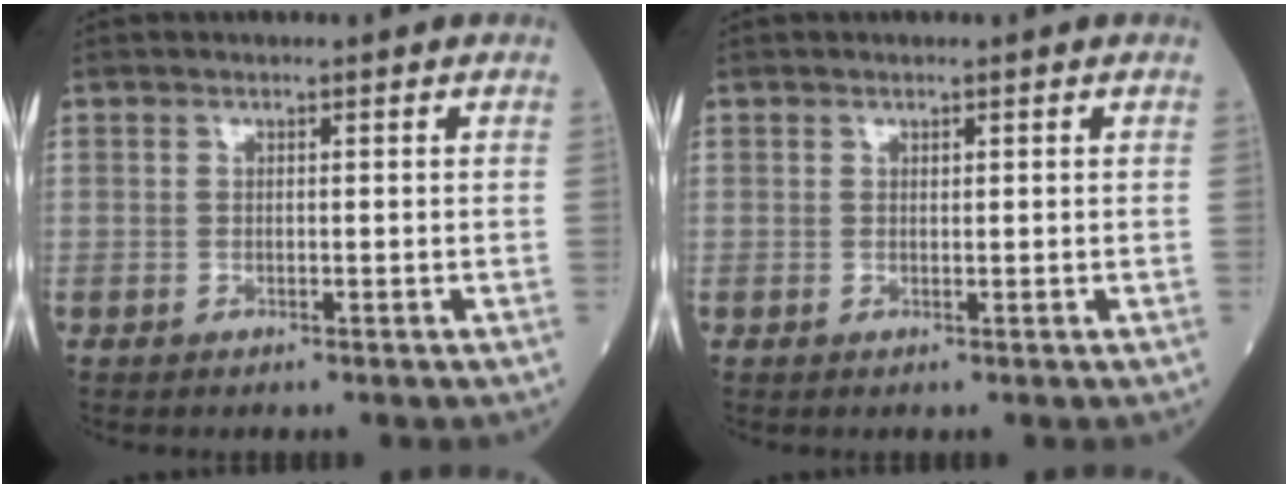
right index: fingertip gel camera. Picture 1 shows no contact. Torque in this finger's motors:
{"motor_torque": [-0.21, 0.12, 0.00, 0.01]}